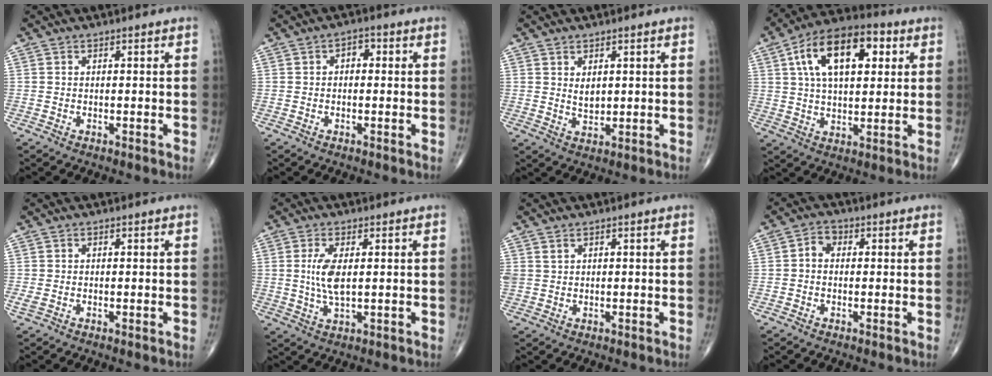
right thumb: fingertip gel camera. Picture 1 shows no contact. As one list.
[{"total": 2.5, "force": [0.3, 1.7, 1.9], "torque": [-0.016, 0.012, -0.001]}, {"total": 2.7, "force": [0.9, 1.6, 2.0], "torque": [-0.026, -0.014, 0.020]}, {"total": 17.4, "force": [5.5, 9.1, 13.9], "torque": [-0.210, 0.009, 0.086]}, {"total": 1.3, "force": [-0.2, 0.6, 1.2], "torque": [-0.033, -0.003, -0.004]}, {"total": 6.0, "force": [0.8, 2.4, 5.4], "torque": [-0.117, -0.009, 0.017]}, {"total": 1.6, "force": [1.0, 1.1, 0.5], "torque": [-0.005, -0.004, 0.021]}, {"total": 2.7, "force": [-0.1, 2.1, 1.7], "torque": [-0.020, 0.012, -0.010]}]